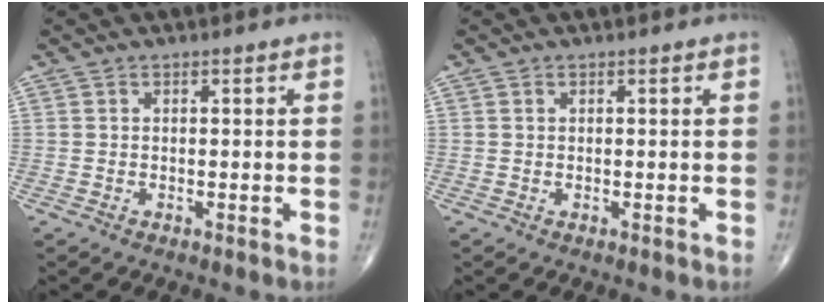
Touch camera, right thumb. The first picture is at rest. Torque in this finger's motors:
{"motor_torque": [-0.31, 0.08, -0.39, -0.10, 0.01]}